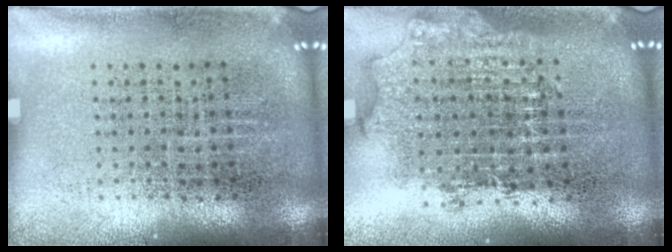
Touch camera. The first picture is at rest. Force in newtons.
{"total": 1.8, "press": 1.4, "slide": 1.1}